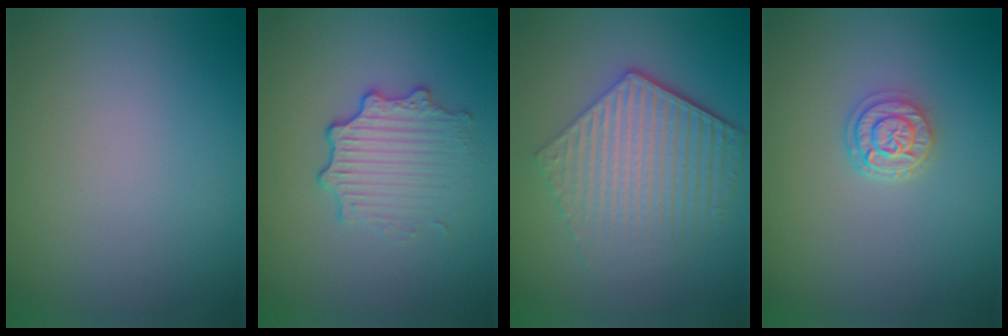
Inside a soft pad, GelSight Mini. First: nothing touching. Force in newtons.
{"total": 3.4, "press": 2.7, "slide": 2.1}
{"total": 6.3, "press": 4.5, "slide": 4.4}
{"total": 2.6, "press": 2.2, "slide": 1.5}